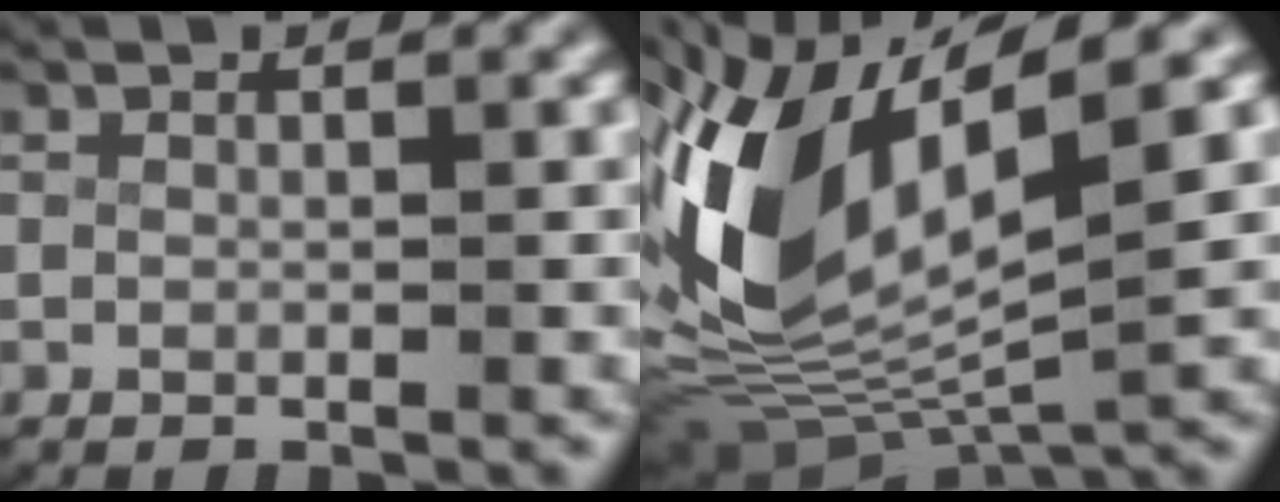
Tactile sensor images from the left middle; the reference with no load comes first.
{"total": 13.4, "force": [0.6, 8.1, 10.7], "torque": [-0.236, -0.016, 0.019]}